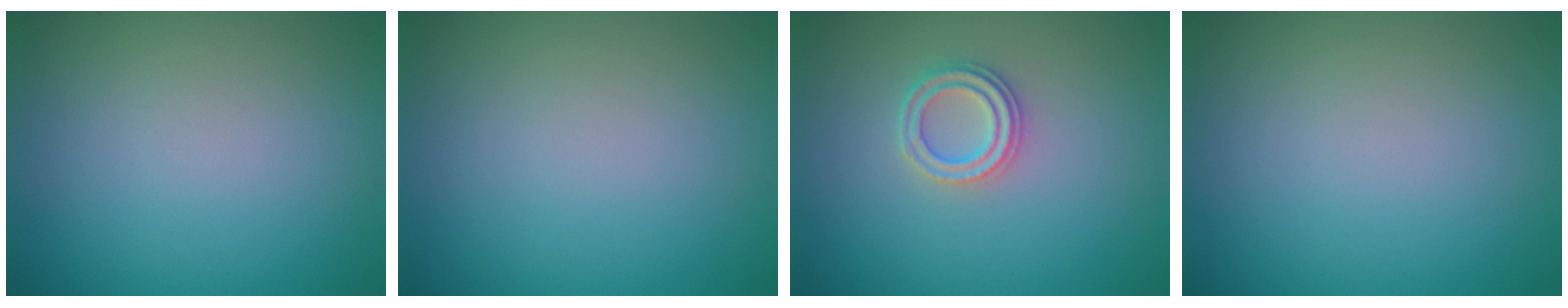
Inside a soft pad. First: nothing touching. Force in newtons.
{"total": 0.0}
{"total": 2.2, "press": 2.1, "slide": 0.6}
{"total": 0.0}